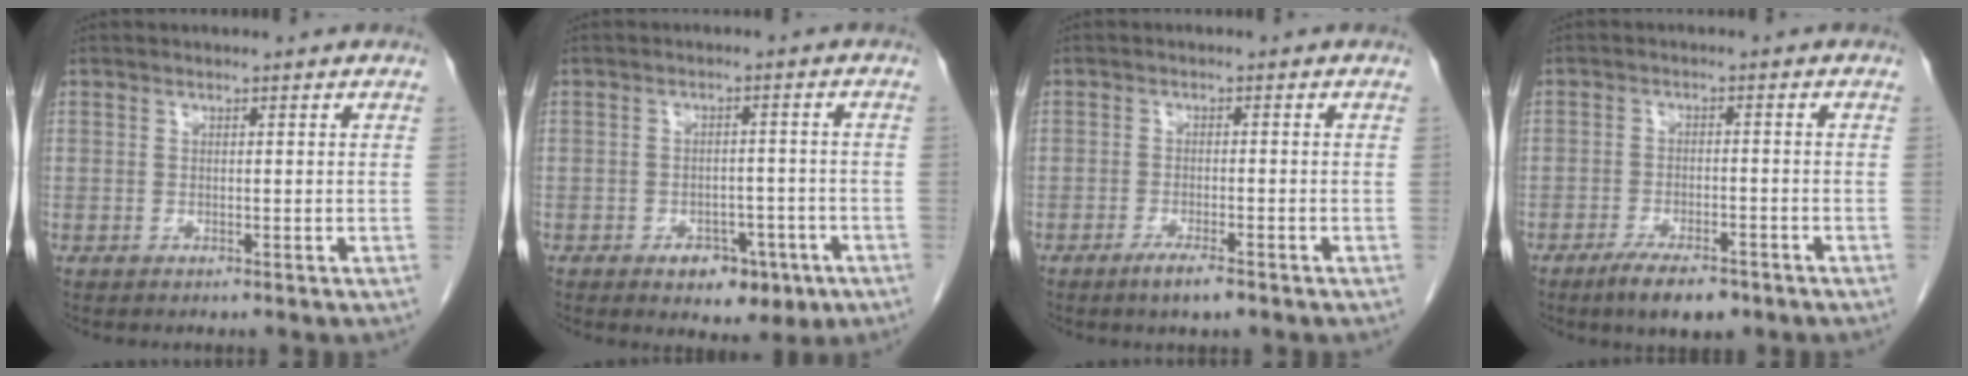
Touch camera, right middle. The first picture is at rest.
{"total": 6.4, "force": [-3.4, 3.8, 4.0], "torque": [-0.041, 0.007, -0.038]}
{"total": 3.3, "force": [-2.2, 0.4, 2.4], "torque": [-0.043, -0.004, -0.037]}
{"total": 6.4, "force": [-4.6, 1.9, 4.1], "torque": [-0.071, -0.007, -0.072]}